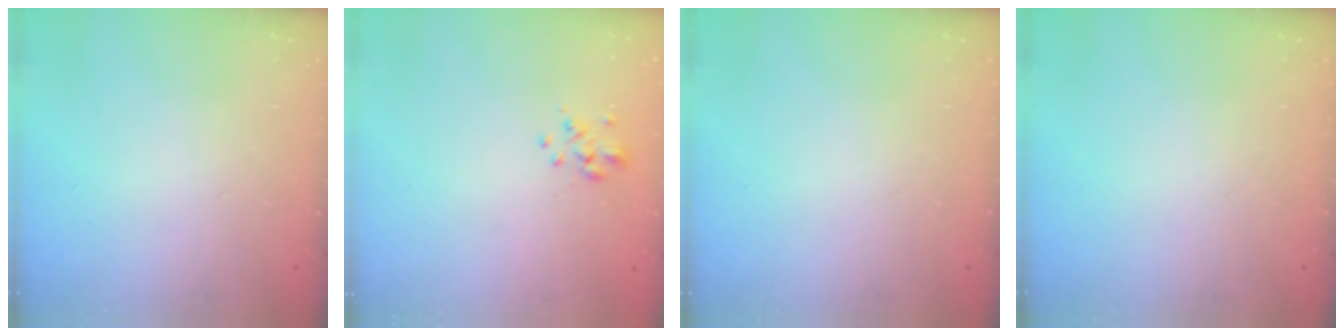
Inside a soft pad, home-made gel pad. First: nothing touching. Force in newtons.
{"total": 2.3, "press": 1.9, "slide": 1.2}
{"total": 0.0}
{"total": 0.0}